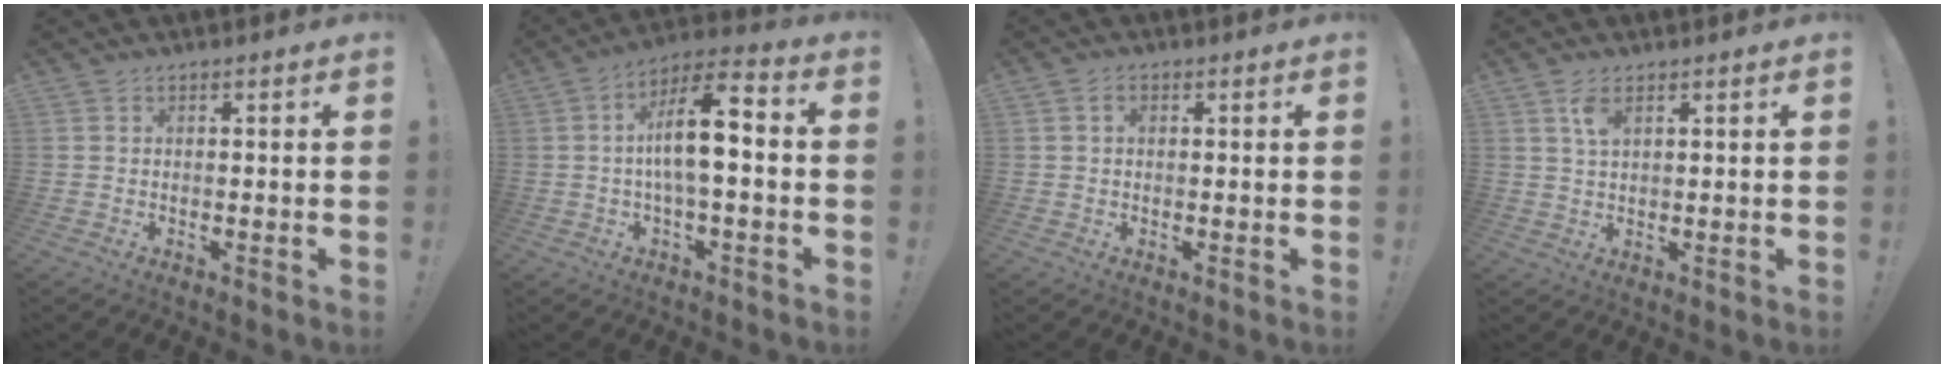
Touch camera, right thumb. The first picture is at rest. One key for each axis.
{"total": 13.0, "fx": 0.1, "fy": 4.3, "fz": 12.3, "tx": -0.208, "ty": 0.001, "tz": -0.007}
{"total": 1.8, "fx": 0.5, "fy": 1.2, "fz": 1.3, "tx": -0.024, "ty": 0.004, "tz": 0.009}
{"total": 3.8, "fx": 1.8, "fy": 1.6, "fz": 2.9, "tx": -0.054, "ty": -0.004, "tz": 0.031}